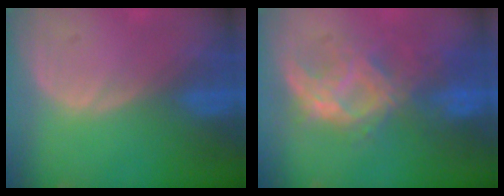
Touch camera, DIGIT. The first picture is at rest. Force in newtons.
{"total": 8.6, "press": 8.4, "slide": 1.9}